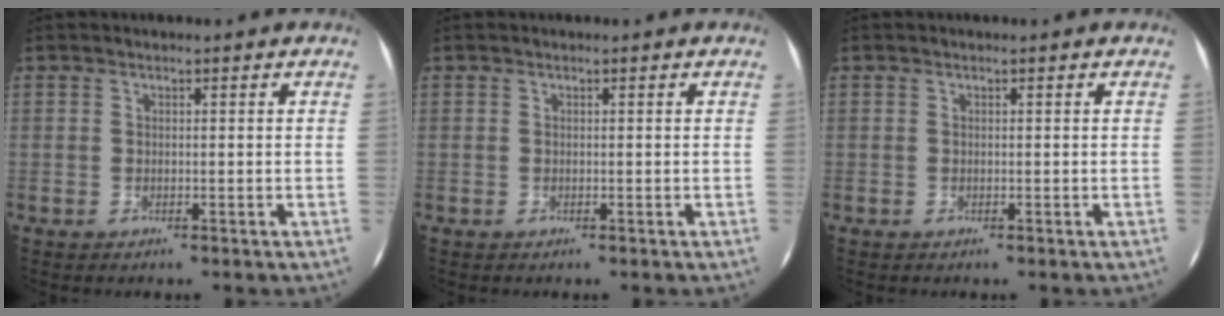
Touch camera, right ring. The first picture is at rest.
{"total": 0.0}
{"total": 0.0}